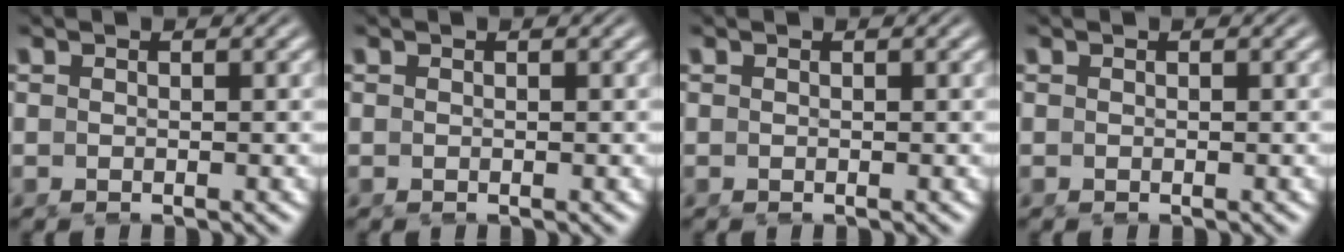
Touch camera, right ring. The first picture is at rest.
{"total": 0.0}
{"total": 0.0}
{"total": 0.0}